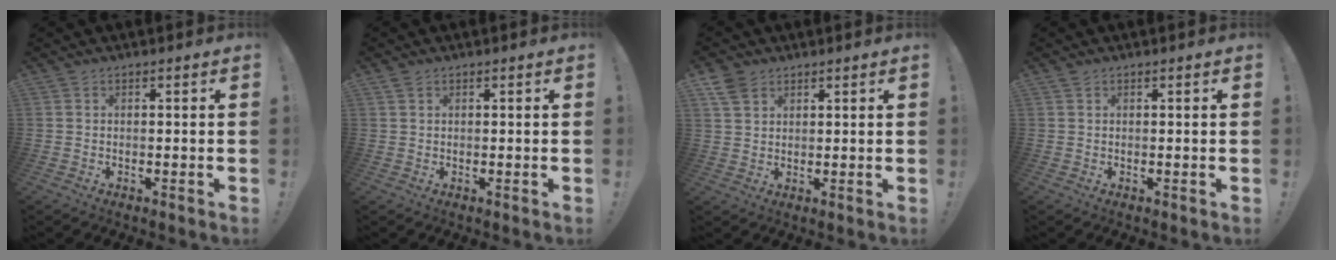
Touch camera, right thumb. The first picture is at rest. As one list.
[{"total": 0.8, "force": [0.6, 0.5, 0.2], "torque": [-0.005, 0.000, 0.012]}, {"total": 6.2, "force": [3.9, 4.4, 1.9], "torque": [-0.029, -0.019, 0.078]}, {"total": 0.5, "force": [0.4, 0.3, 0.1], "torque": [0.004, -0.003, 0.007]}]